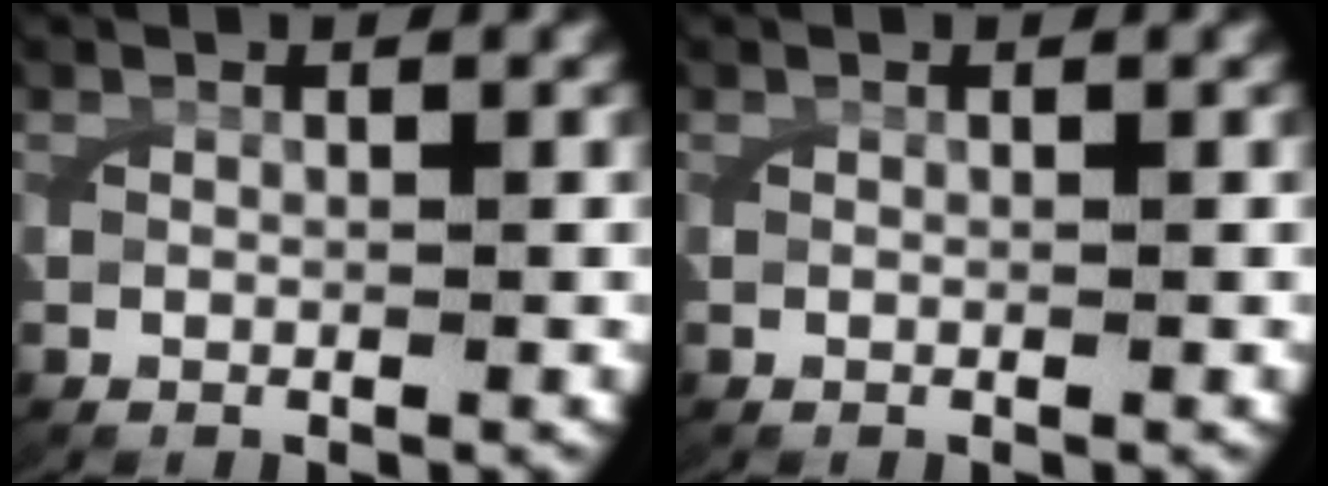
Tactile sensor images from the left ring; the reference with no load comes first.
{"total": 0.0}